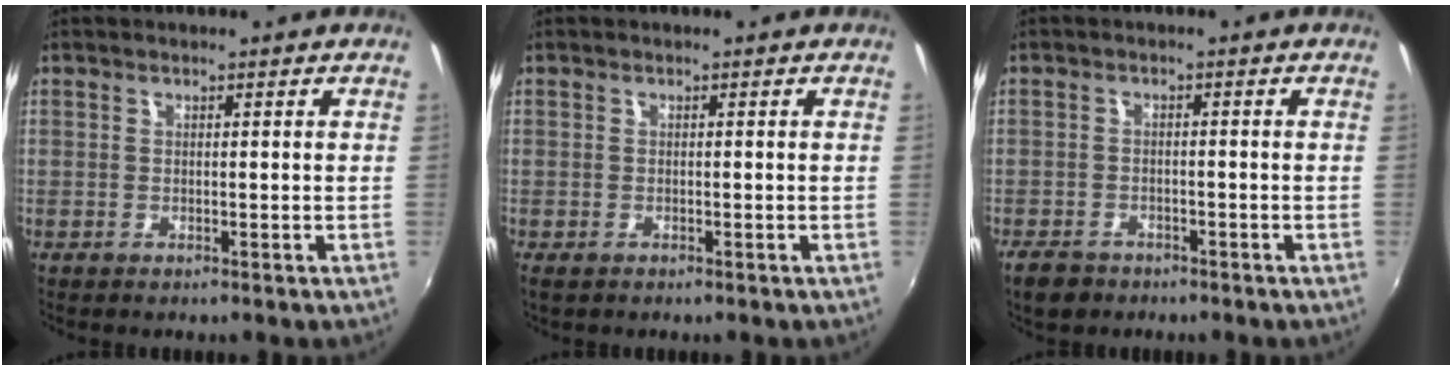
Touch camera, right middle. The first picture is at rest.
{"total": 0.8, "force": [-0.6, 0.1, 0.5], "torque": [-0.012, -0.006, -0.009]}
{"total": 4.6, "force": [-3.4, 2.5, 1.7], "torque": [-0.052, -0.005, -0.058]}